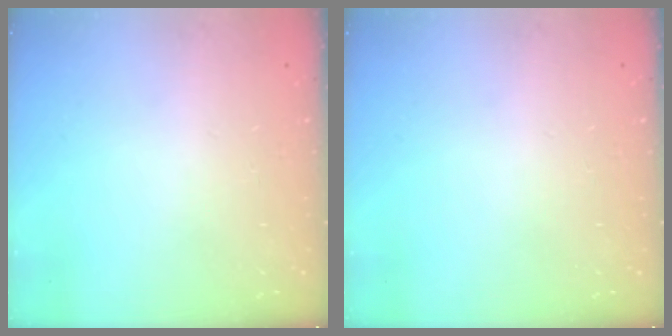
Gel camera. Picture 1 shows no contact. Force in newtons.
{"total": 0.0}